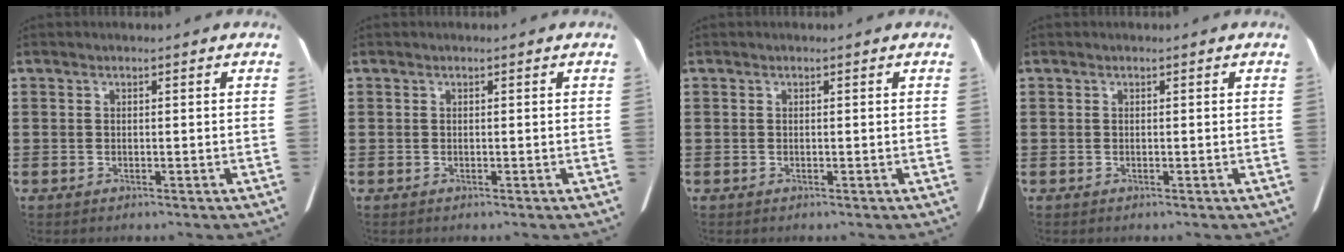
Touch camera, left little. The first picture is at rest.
{"total": 0.0}
{"total": 0.0}
{"total": 0.0}